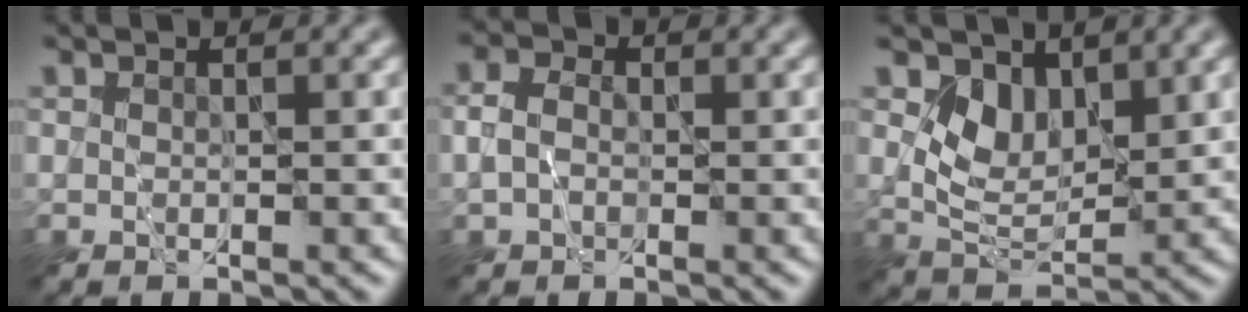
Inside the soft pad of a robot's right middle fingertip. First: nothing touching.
{"total": 2.2, "force": [-0.1, 1.7, 1.4], "torque": [-0.031, 0.004, -0.011]}
{"total": 3.3, "force": [1.7, 1.9, 2.1], "torque": [-0.046, -0.011, 0.035]}